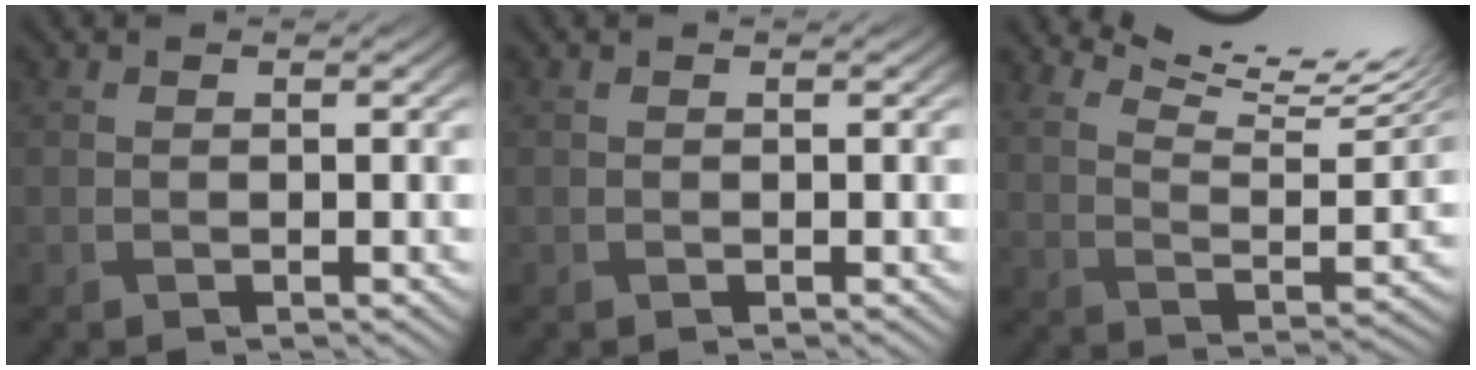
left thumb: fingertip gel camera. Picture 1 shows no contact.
{"total": 0.0}
{"total": 13.6, "force": [10.9, 2.6, 7.7], "torque": [-0.142, -0.003, 0.165]}